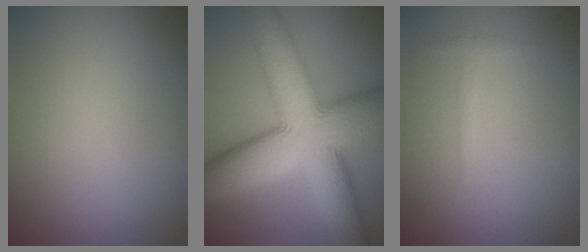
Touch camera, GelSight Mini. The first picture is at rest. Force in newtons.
{"total": 14.4, "press": 14.4, "slide": 0.3}
{"total": 0.8, "press": 0.8, "slide": 0.0}